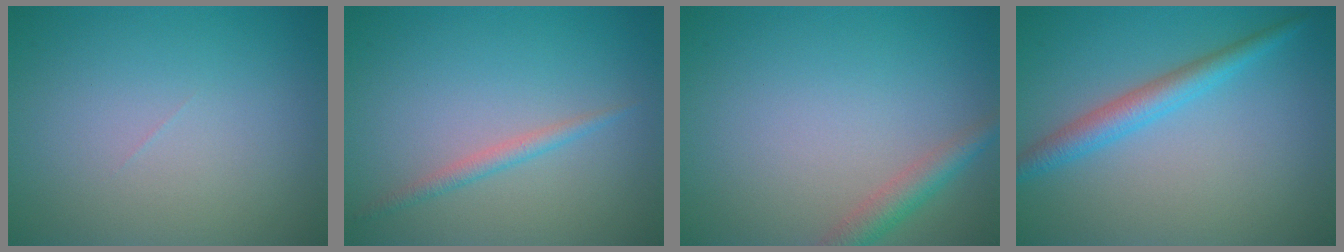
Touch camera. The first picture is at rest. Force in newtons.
{"total": 1.3, "press": 1.3, "slide": 0.0}
{"total": 2.4, "press": 2.4, "slide": 0.1}
{"total": 3.0, "press": 3.0, "slide": 0.2}